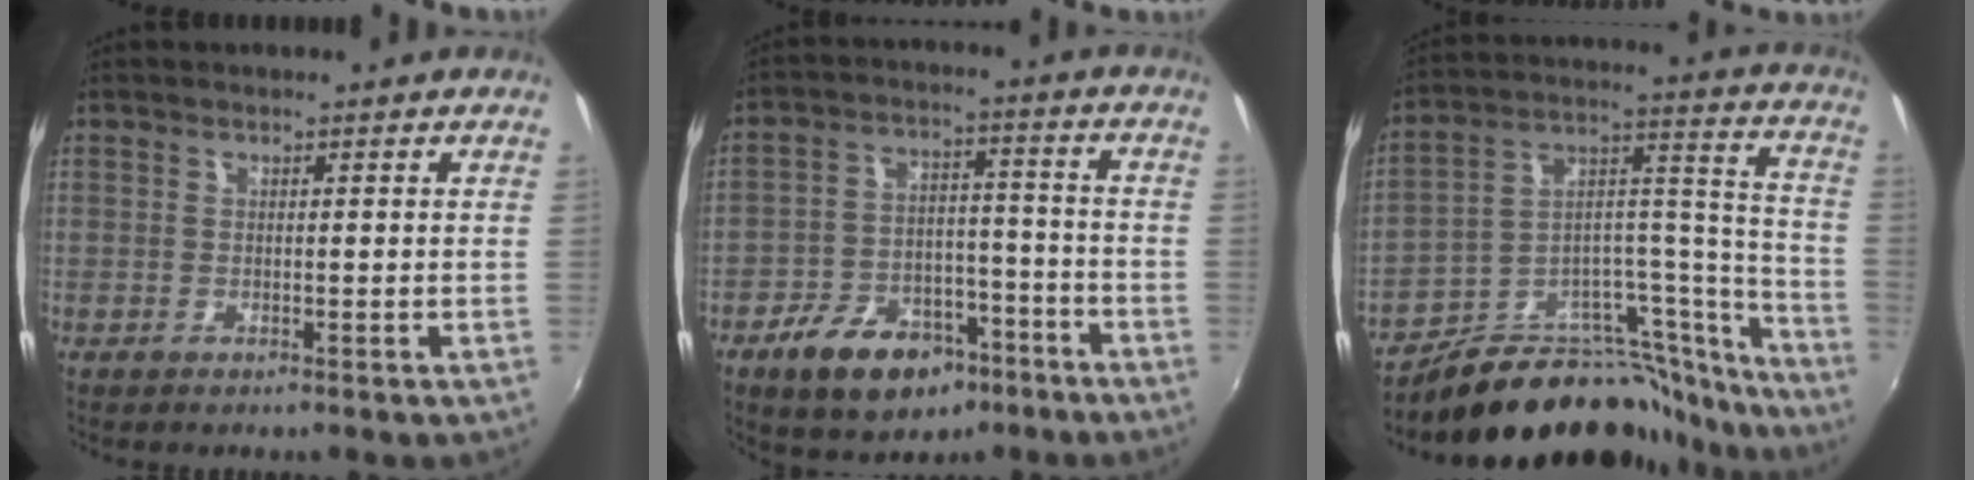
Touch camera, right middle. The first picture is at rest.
{"total": 14.5, "force": [-8.9, 8.5, 7.7], "torque": [-0.161, 0.013, -0.126]}
{"total": 23.4, "force": [-19.6, 8.6, 9.4], "torque": [-0.097, 0.074, -0.288]}